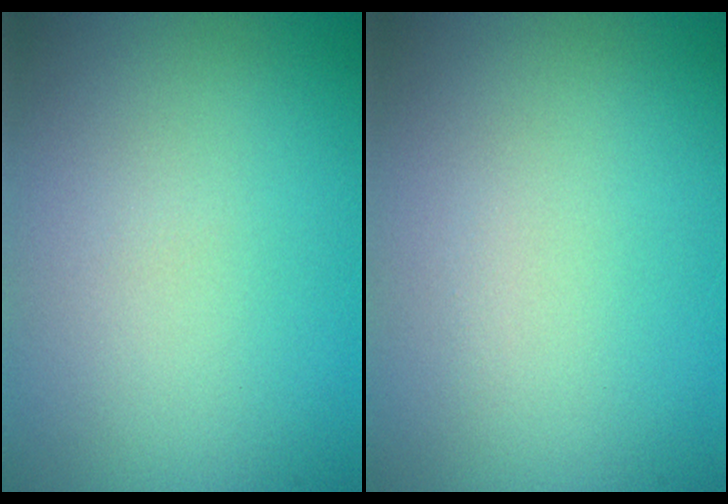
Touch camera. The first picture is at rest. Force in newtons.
{"total": 0.0}